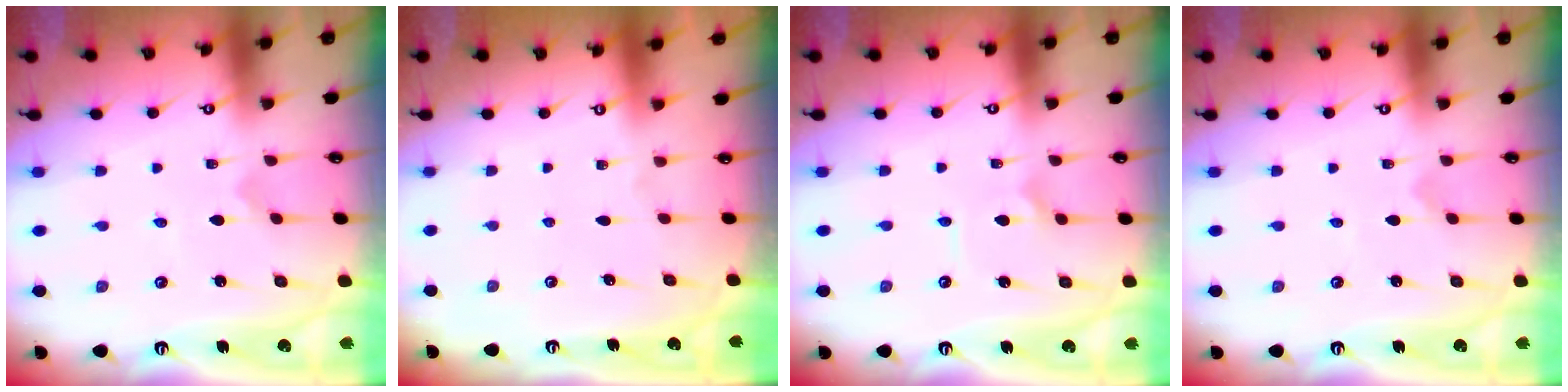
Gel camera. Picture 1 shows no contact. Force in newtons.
{"total": 0.0}
{"total": 1.8, "press": 1.8, "slide": 0.1}
{"total": 0.0}